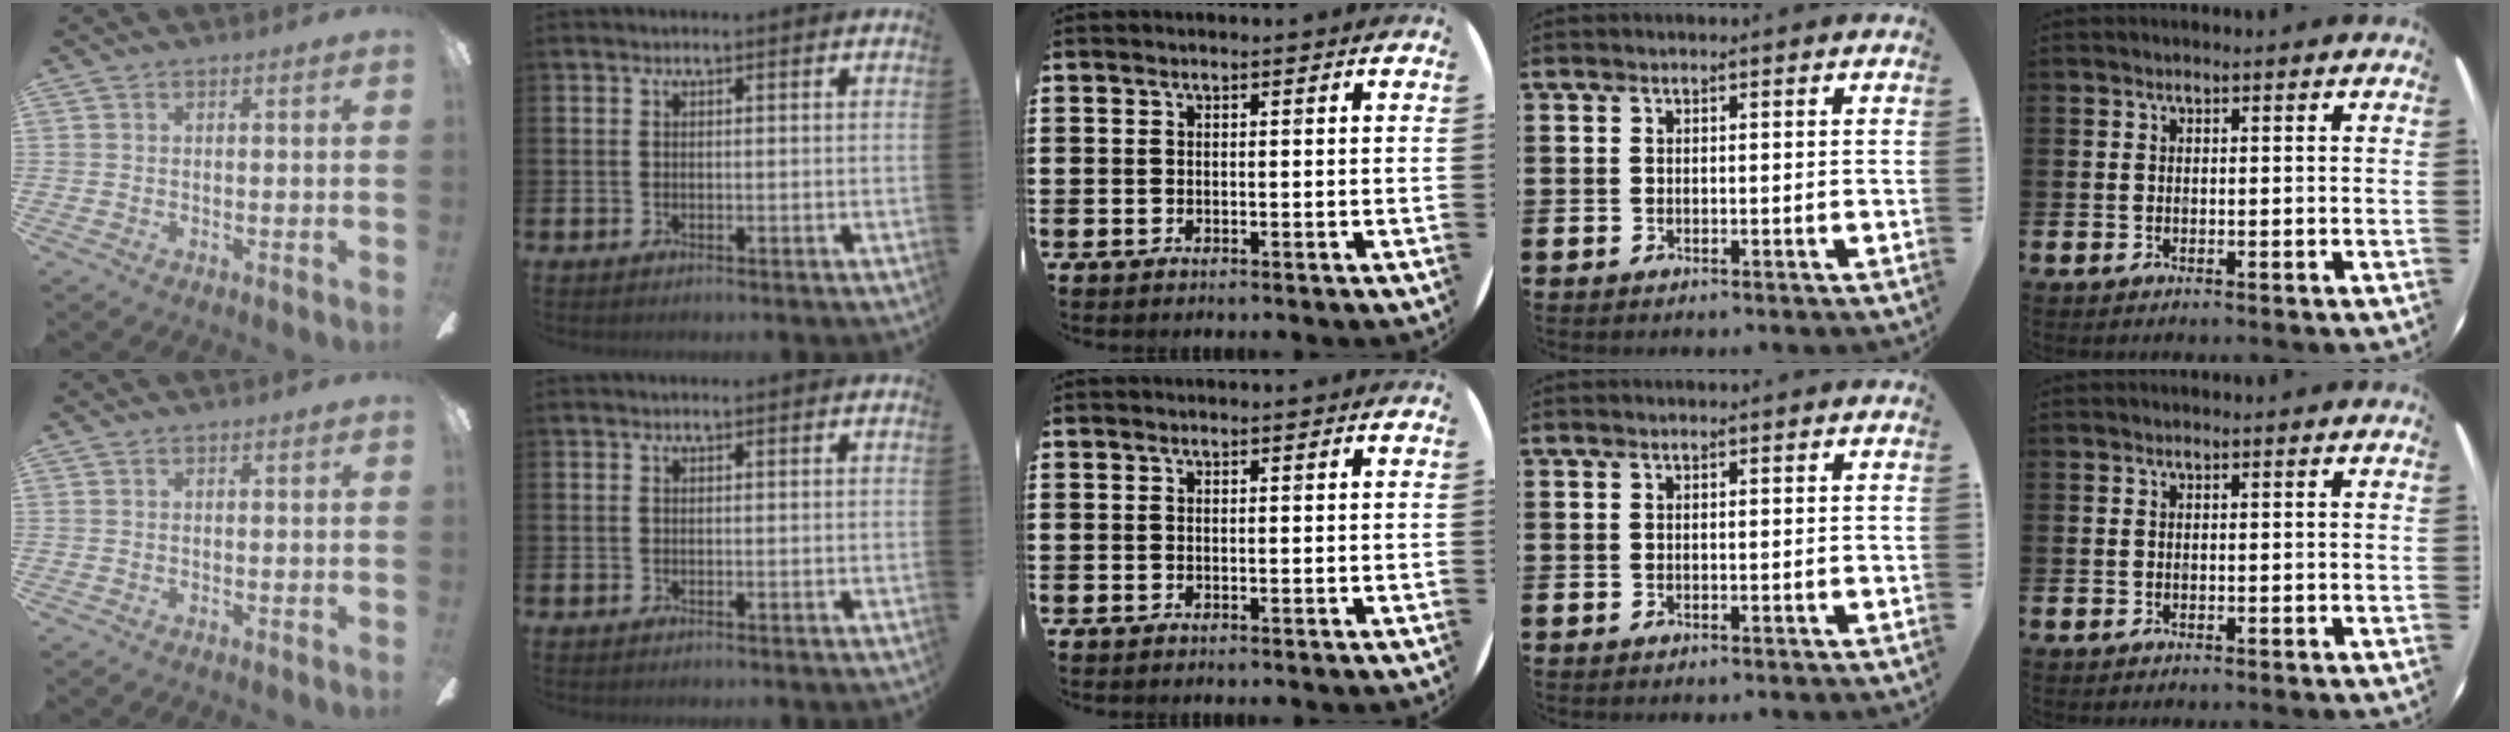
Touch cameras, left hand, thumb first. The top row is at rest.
{}